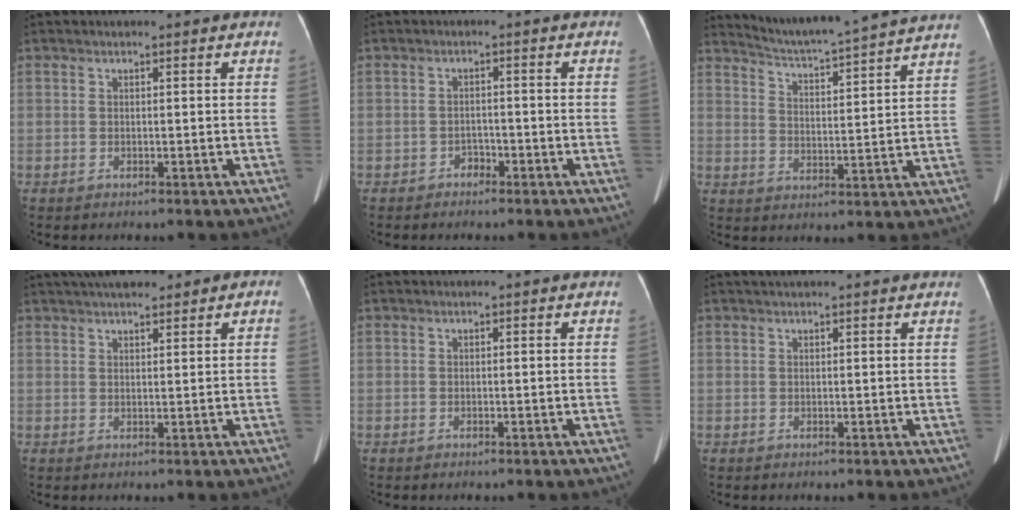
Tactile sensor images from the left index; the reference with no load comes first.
{"total": 1.6, "force": [-1.3, 0.8, 0.2], "torque": [-0.006, 0.001, -0.024]}
{"total": 17.0, "force": [15.9, -1.2, 6.0], "torque": [-0.108, -0.026, 0.213]}
{"total": 7.2, "force": [5.3, 2.0, 4.4], "torque": [-0.066, 0.024, 0.084]}
{"total": 0.0}
{"total": 5.7, "force": [5.0, 0.3, 2.5], "torque": [-0.033, 0.034, 0.063]}